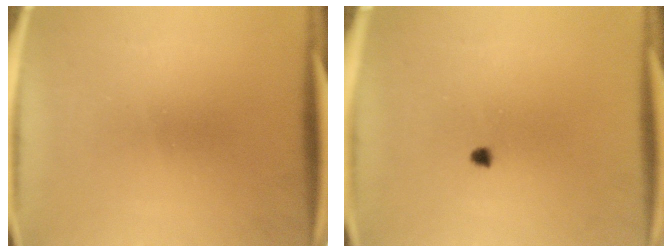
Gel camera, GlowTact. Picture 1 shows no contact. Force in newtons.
{"total": 1.0}